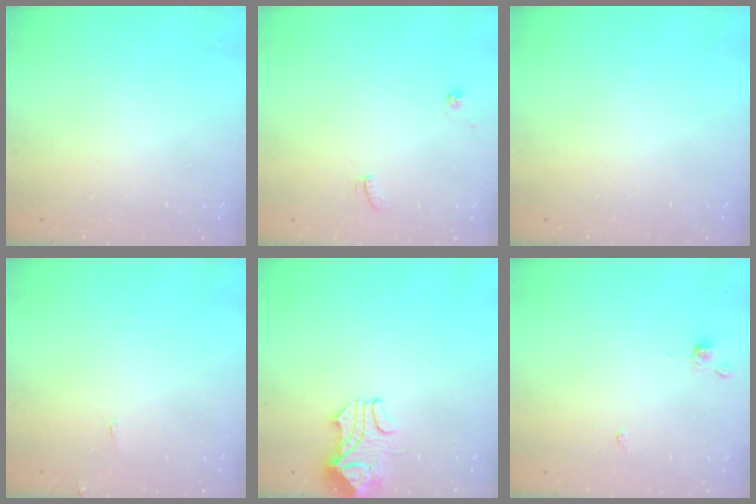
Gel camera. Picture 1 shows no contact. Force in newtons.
{"total": 1.4, "press": 1.4, "slide": 0.3}
{"total": 0.0}
{"total": 5.4, "press": 5.4, "slide": 0.3}
{"total": 2.1, "press": 1.9, "slide": 0.9}
{"total": 0.0}